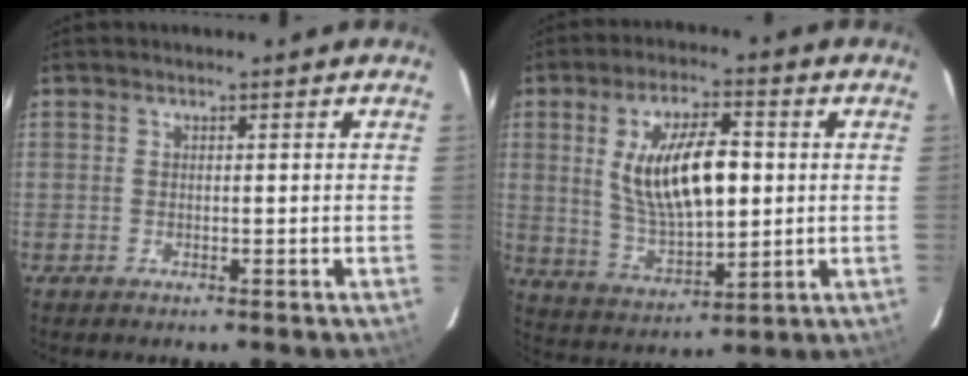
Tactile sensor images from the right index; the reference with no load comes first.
{"total": 14.8, "force": [2.1, 6.1, 13.4], "torque": [-0.248, 0.000, 0.051]}